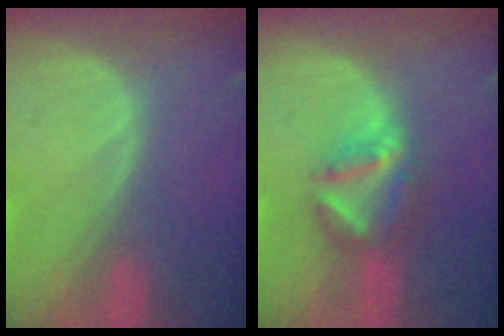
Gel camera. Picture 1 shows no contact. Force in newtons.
{"total": 6.2, "press": 5.5, "slide": 2.8}